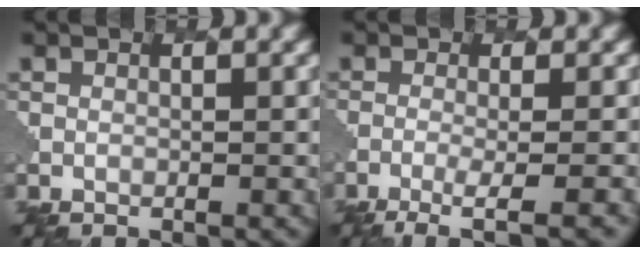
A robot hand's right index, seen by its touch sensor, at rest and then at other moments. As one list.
[{"total": 3.7, "force": [-1.9, 0.7, 3.1], "torque": [-0.043, 0.000, -0.041]}]